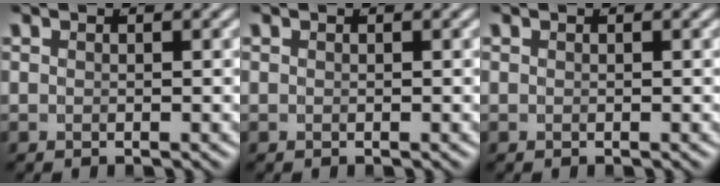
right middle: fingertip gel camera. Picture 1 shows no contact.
{"total": 0.0}
{"total": 0.0}